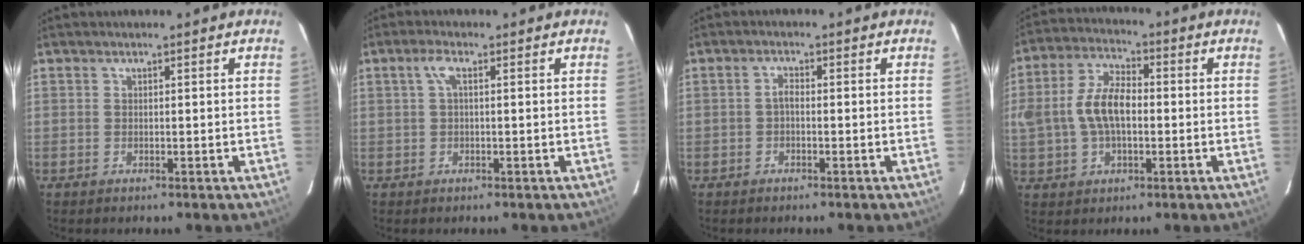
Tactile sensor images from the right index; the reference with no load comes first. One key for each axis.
{"total": 2.3, "fx": 0.5, "fy": 0.5, "fz": 2.2, "tx": -0.046, "ty": 0.008, "tz": 0.008}
{"total": 1.2, "fx": -0.5, "fy": 0.5, "fz": 1.0, "tx": -0.020, "ty": 0.006, "tz": -0.012}
{"total": 11.4, "fx": -0.4, "fy": 6.7, "fz": 9.2, "tx": -0.187, "ty": 0.018, "tz": -0.006}